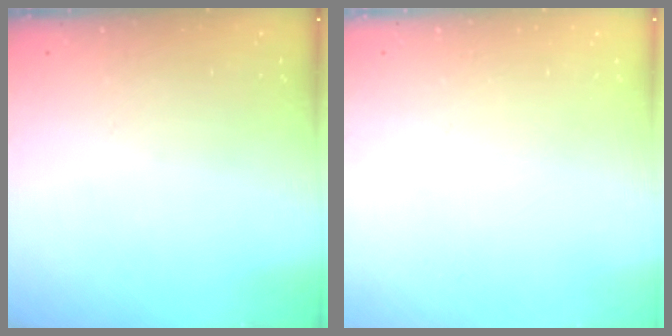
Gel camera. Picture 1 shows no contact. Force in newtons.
{"total": 0.0}